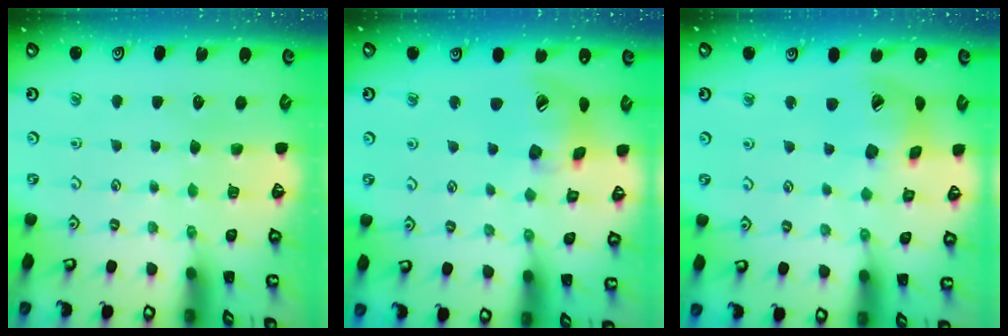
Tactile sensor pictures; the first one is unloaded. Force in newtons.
{"total": 14.8, "press": 14.7, "slide": 2.2}
{"total": 15.5, "press": 15.3, "slide": 2.4}